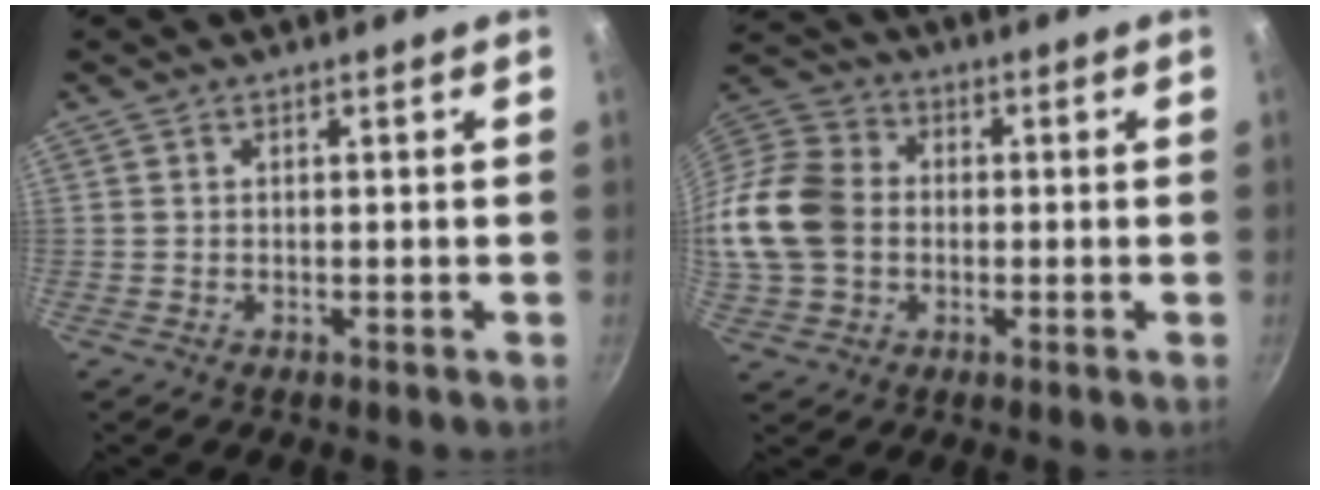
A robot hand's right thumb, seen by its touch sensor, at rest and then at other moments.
{"total": 17.2, "force": [-1.1, 13.7, 10.4], "torque": [-0.213, 0.028, -0.034]}